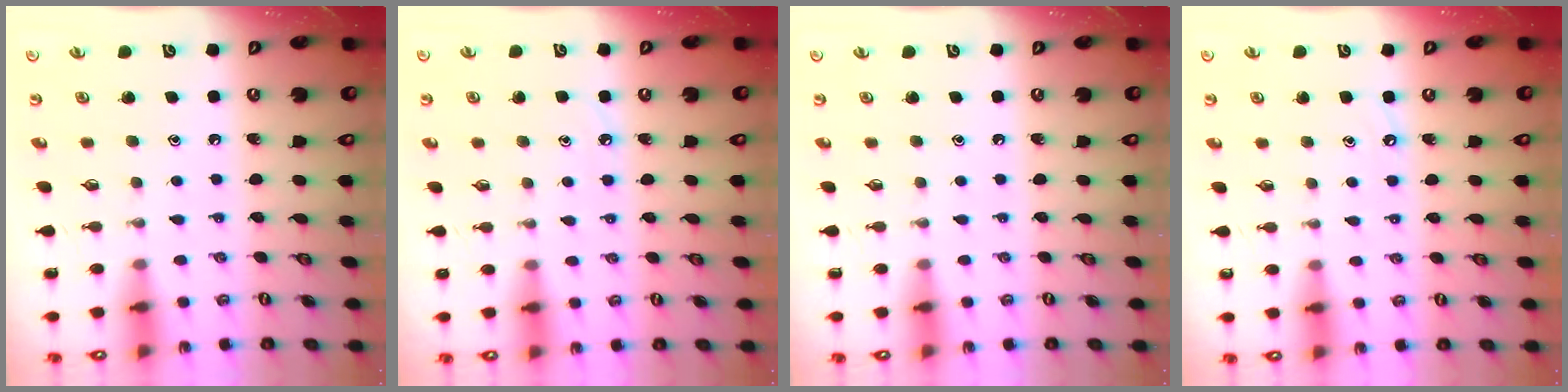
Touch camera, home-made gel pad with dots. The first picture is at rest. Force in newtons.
{"total": 3.7, "press": 3.7, "slide": 0.5}
{"total": 0.0}
{"total": 3.6, "press": 3.5, "slide": 0.5}